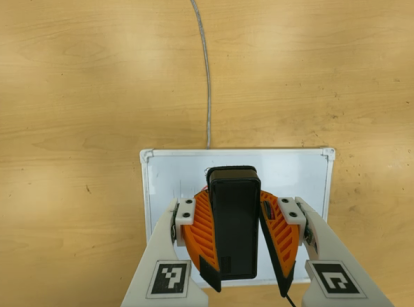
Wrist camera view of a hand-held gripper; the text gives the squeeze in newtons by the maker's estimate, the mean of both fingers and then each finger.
{"total": 9.7, "left": 9.6, "right": 9.9}